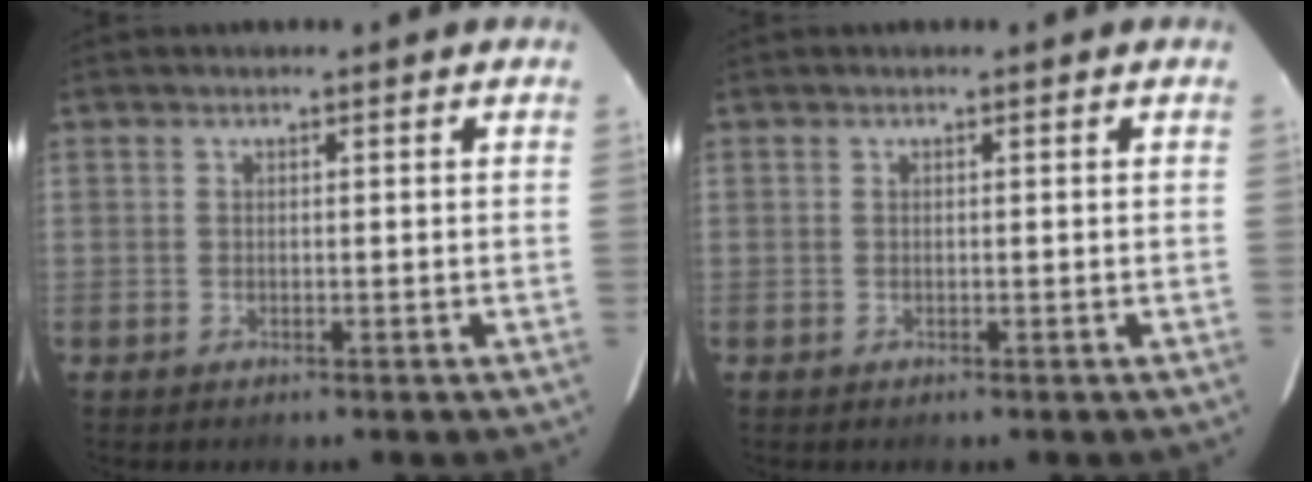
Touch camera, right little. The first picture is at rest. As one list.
[{"total": 0.0}]